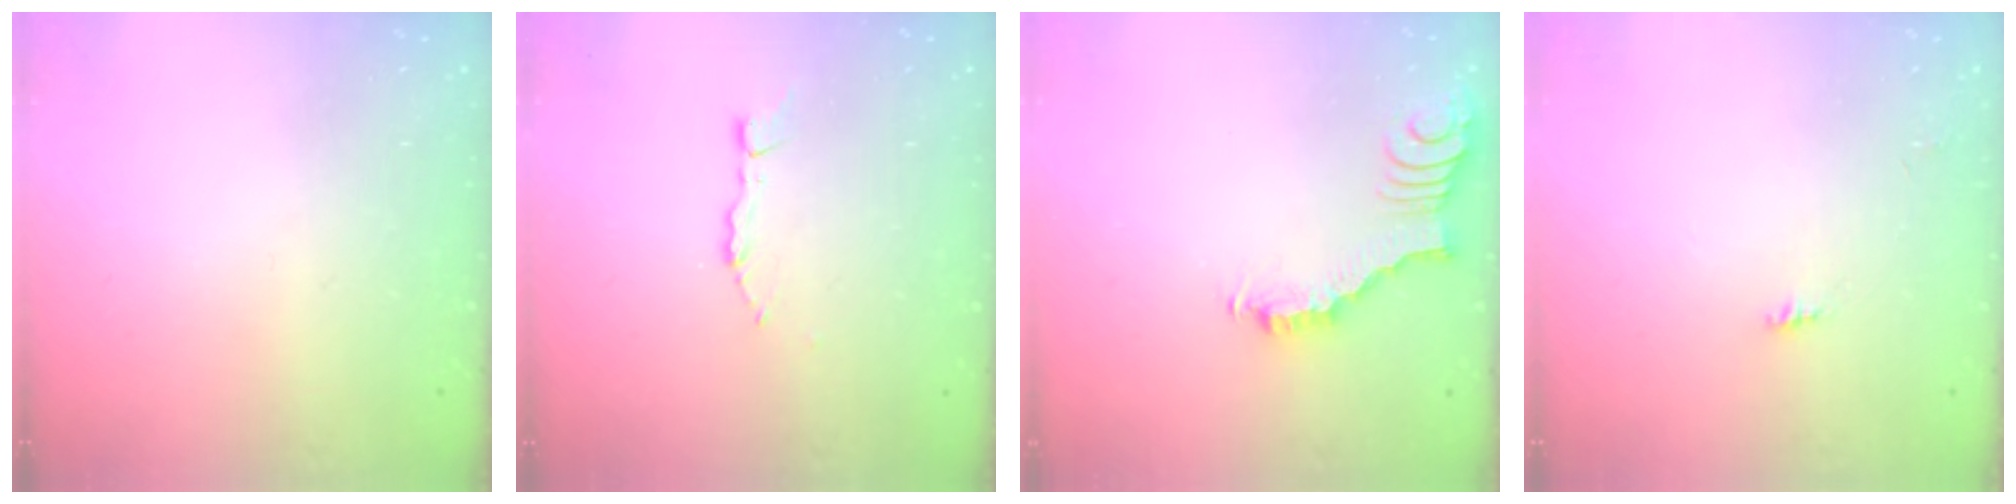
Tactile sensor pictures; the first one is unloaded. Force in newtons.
{"total": 2.0, "press": 2.0, "slide": 0.2}
{"total": 2.5, "press": 2.5, "slide": 0.4}
{"total": 2.9, "press": 2.9, "slide": 0.3}